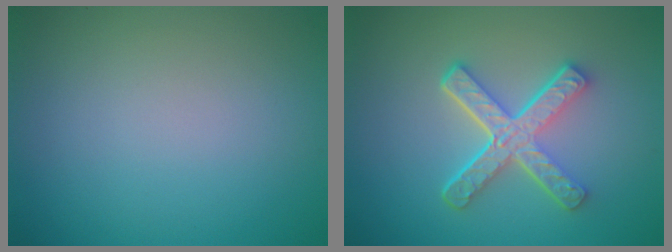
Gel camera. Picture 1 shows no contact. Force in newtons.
{"total": 5.3, "press": 3.7, "slide": 3.9}